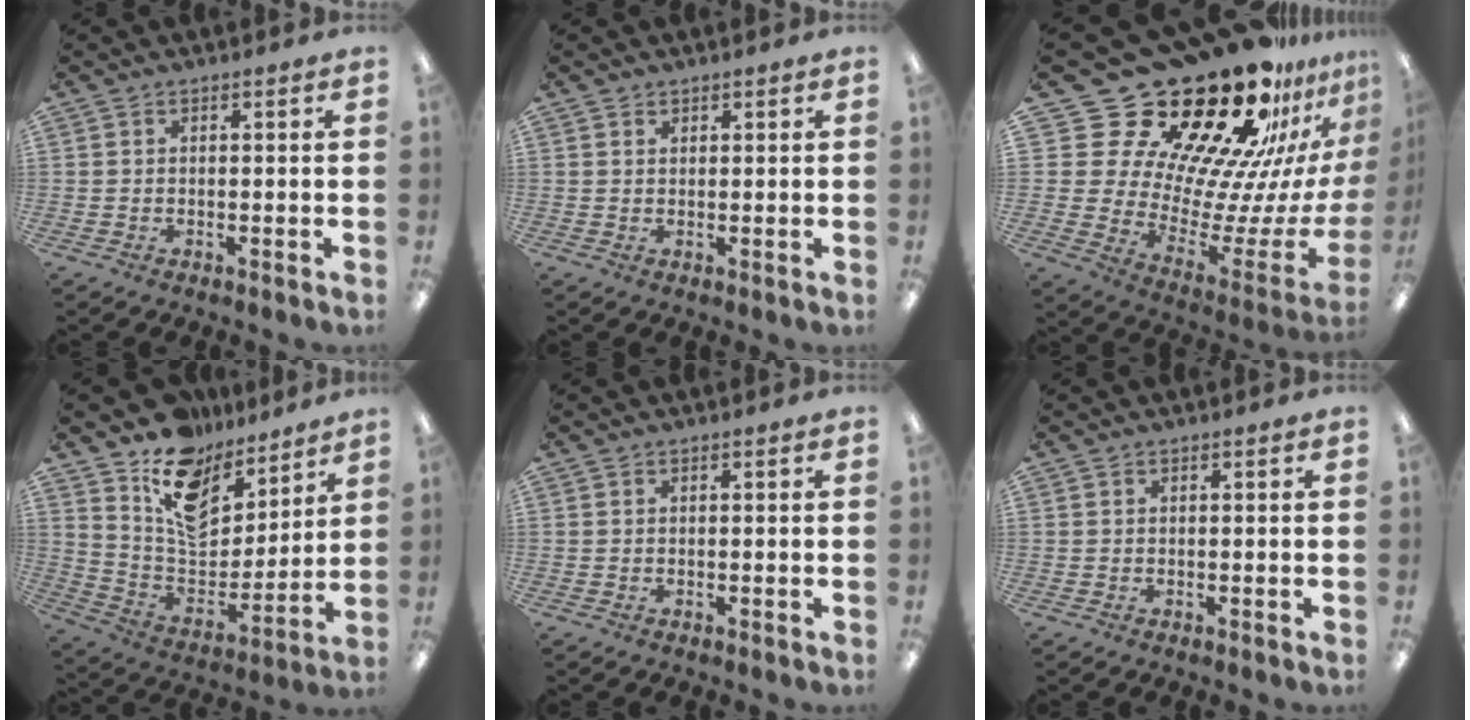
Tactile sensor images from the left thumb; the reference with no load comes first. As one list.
[{"total": 1.2, "force": [0.9, 0.6, 0.3], "torque": [0.001, -0.002, 0.015]}, {"total": 32.7, "force": [23.8, 15.4, 16.3], "torque": [-0.228, -0.232, 0.461]}, {"total": 15.6, "force": [10.8, 9.1, 6.5], "torque": [-0.107, -0.078, 0.198]}, {"total": 0.0}, {"total": 0.0}]